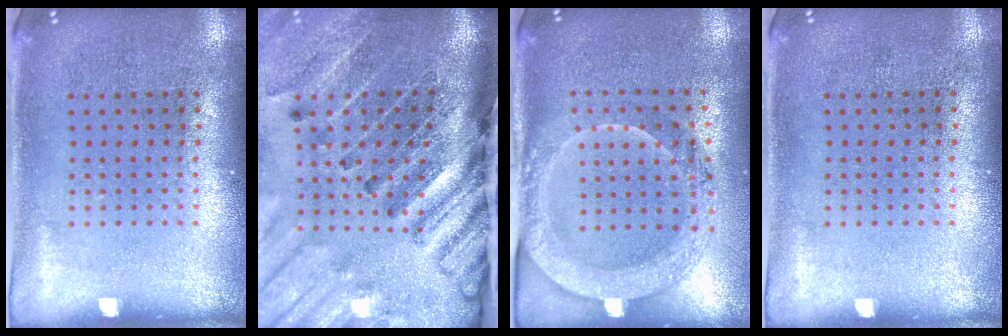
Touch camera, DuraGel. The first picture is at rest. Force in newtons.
{"total": 4.5, "press": 3.3, "slide": 3.0}
{"total": 2.0, "press": 2.0, "slide": 0.5}
{"total": 0.0}